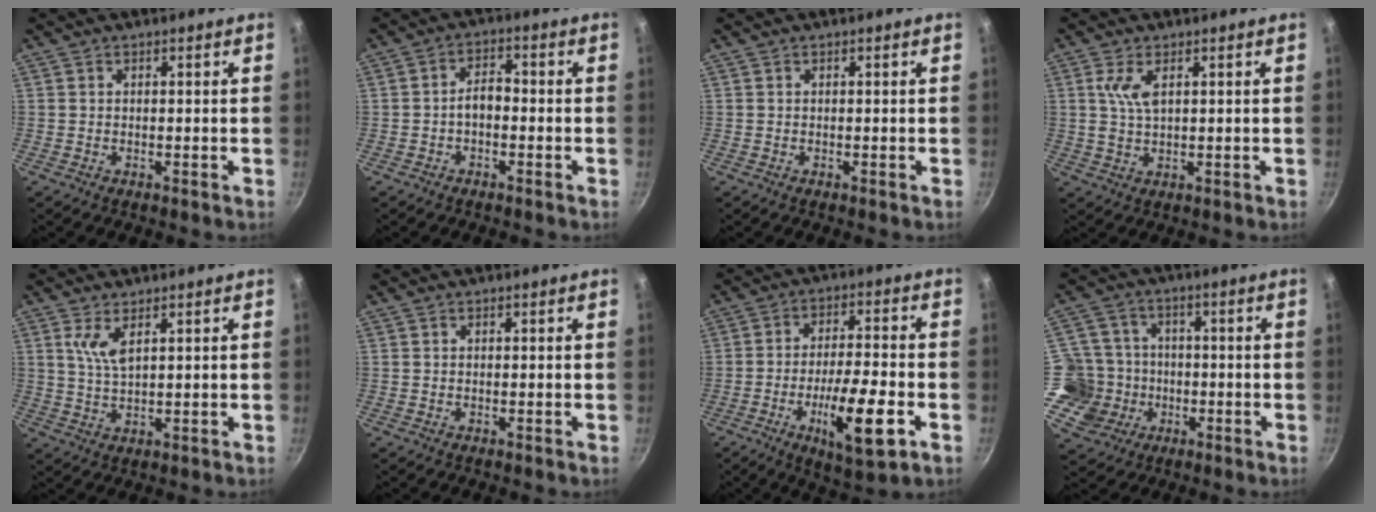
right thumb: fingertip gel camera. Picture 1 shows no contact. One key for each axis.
{"total": 3.7, "fx": -1.2, "fy": 2.1, "fz": 2.8, "tx": -0.035, "ty": 0.022, "tz": -0.026}
{"total": 0.0}
{"total": 4.5, "fx": 1.5, "fy": 2.1, "fz": 3.7, "tx": -0.074, "ty": -0.005, "tz": 0.031}
{"total": 4.2, "fx": 2.0, "fy": 1.6, "fz": 3.3, "tx": -0.063, "ty": -0.016, "tz": 0.043}
{"total": 0.0}
{"total": 14.1, "fx": -5.2, "fy": 3.7, "fz": 12.6, "tx": -0.209, "ty": 0.018, "tz": -0.082}
{"total": 10.5, "fx": -2.5, "fy": 9.9, "fz": 2.3, "tx": -0.015, "ty": 0.031, "tz": -0.047}